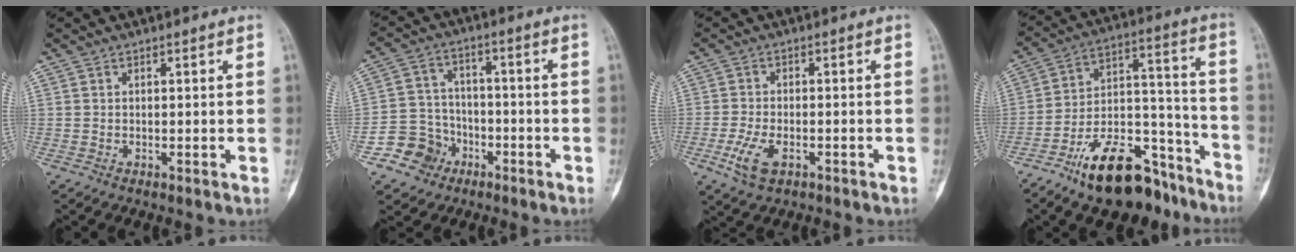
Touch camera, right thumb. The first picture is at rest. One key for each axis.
{"total": 8.8, "fx": -4.7, "fy": 7.4, "fz": 1.4, "tx": 0.009, "ty": 0.044, "tz": -0.082}
{"total": 6.0, "fx": -2.6, "fy": 3.0, "fz": 4.4, "tx": -0.098, "ty": 0.005, "tz": -0.046}
{"total": 20.3, "fx": -14.1, "fy": 9.1, "fz": 11.3, "tx": -0.161, "ty": 0.108, "tz": -0.234}